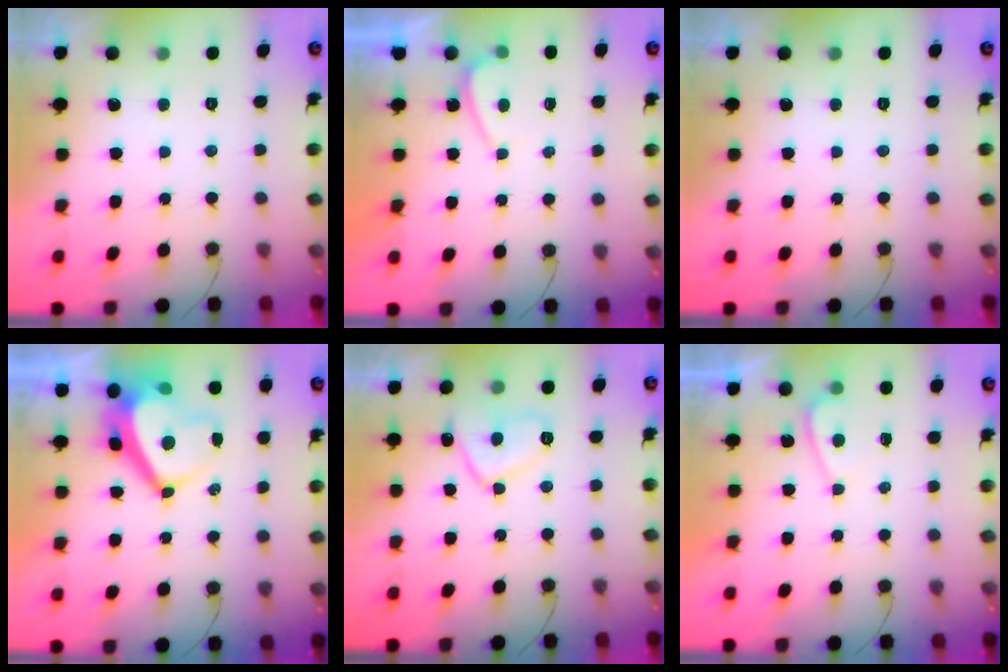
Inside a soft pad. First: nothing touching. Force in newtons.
{"total": 0.6, "press": 0.4, "slide": 0.5}
{"total": 0.0}
{"total": 6.8, "press": 6.8, "slide": 1.1}
{"total": 9.3, "press": 9.3, "slide": 1.2}
{"total": 3.2, "press": 3.2, "slide": 0.3}